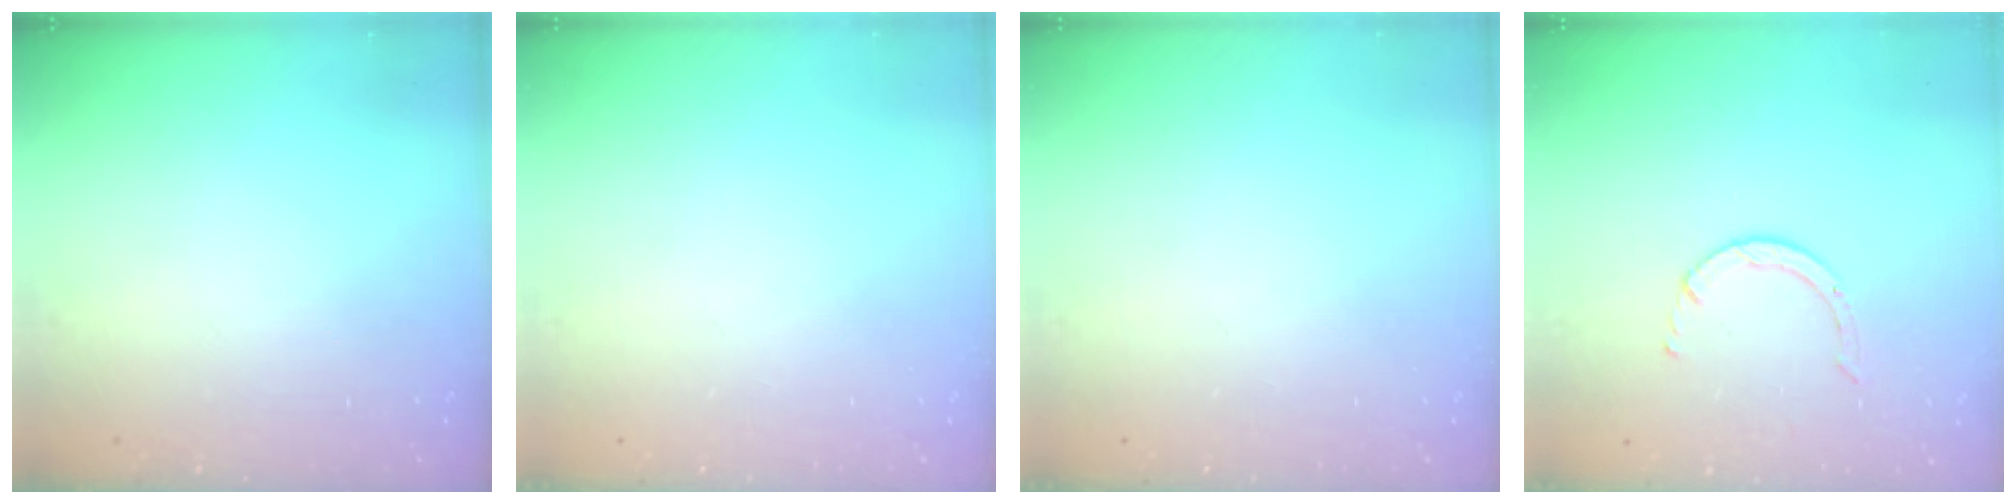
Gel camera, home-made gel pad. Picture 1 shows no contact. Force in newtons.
{"total": 0.0}
{"total": 0.0}
{"total": 2.5, "press": 2.4, "slide": 0.3}